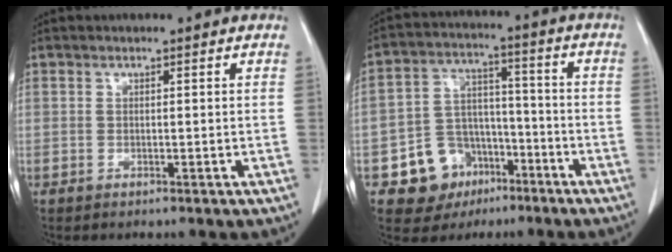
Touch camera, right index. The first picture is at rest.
{"total": 10.1, "force": [-5.0, 8.3, 2.9], "torque": [-0.047, 0.027, -0.074]}